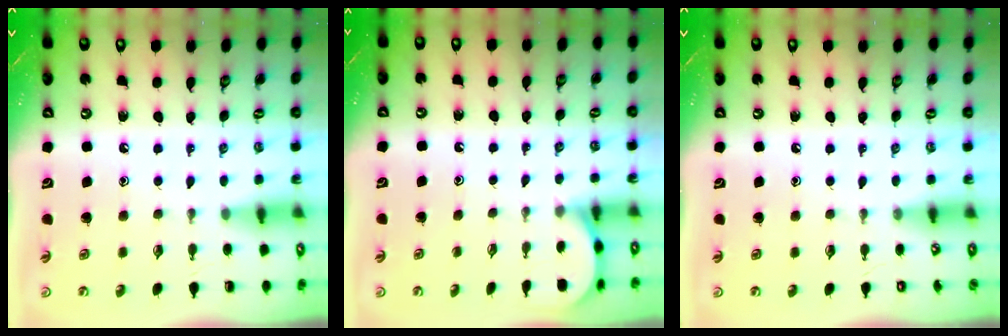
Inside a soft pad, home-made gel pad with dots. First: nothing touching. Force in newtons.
{"total": 1.4, "press": 1.4, "slide": 0.1}
{"total": 0.0}